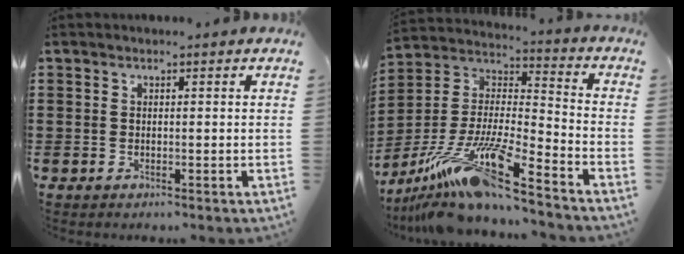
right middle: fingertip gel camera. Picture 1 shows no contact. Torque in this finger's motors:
{"motor_torque": [2.14, 0.00, 1.05, 0.21]}